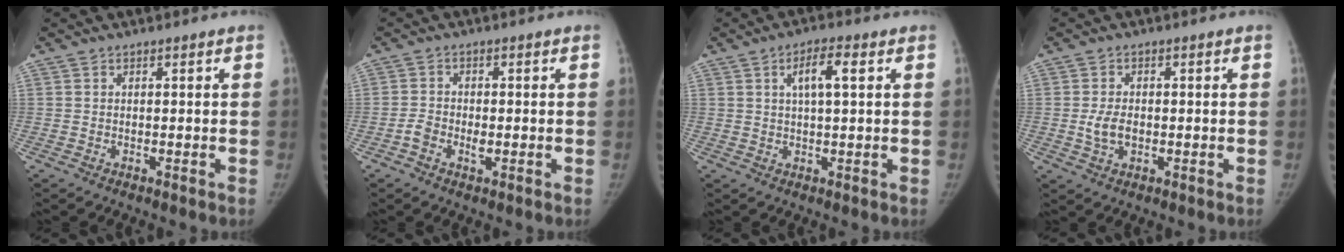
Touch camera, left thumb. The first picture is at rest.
{"total": 3.6, "force": [-1.1, 2.5, 2.4], "torque": [-0.040, 0.012, -0.020]}
{"total": 5.6, "force": [1.8, 1.8, 5.0], "torque": [-0.084, 0.004, 0.031]}
{"total": 4.4, "force": [-0.6, 2.9, 3.2], "torque": [-0.059, 0.003, -0.009]}